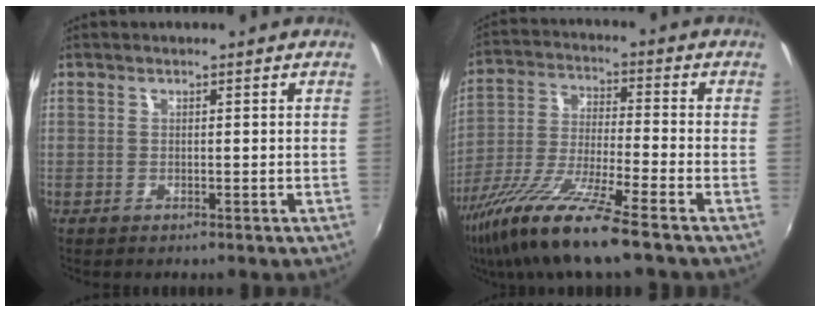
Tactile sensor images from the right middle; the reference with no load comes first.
{"total": 15.0, "force": [-10.8, 0.6, 10.3], "torque": [-0.214, -0.033, -0.203]}